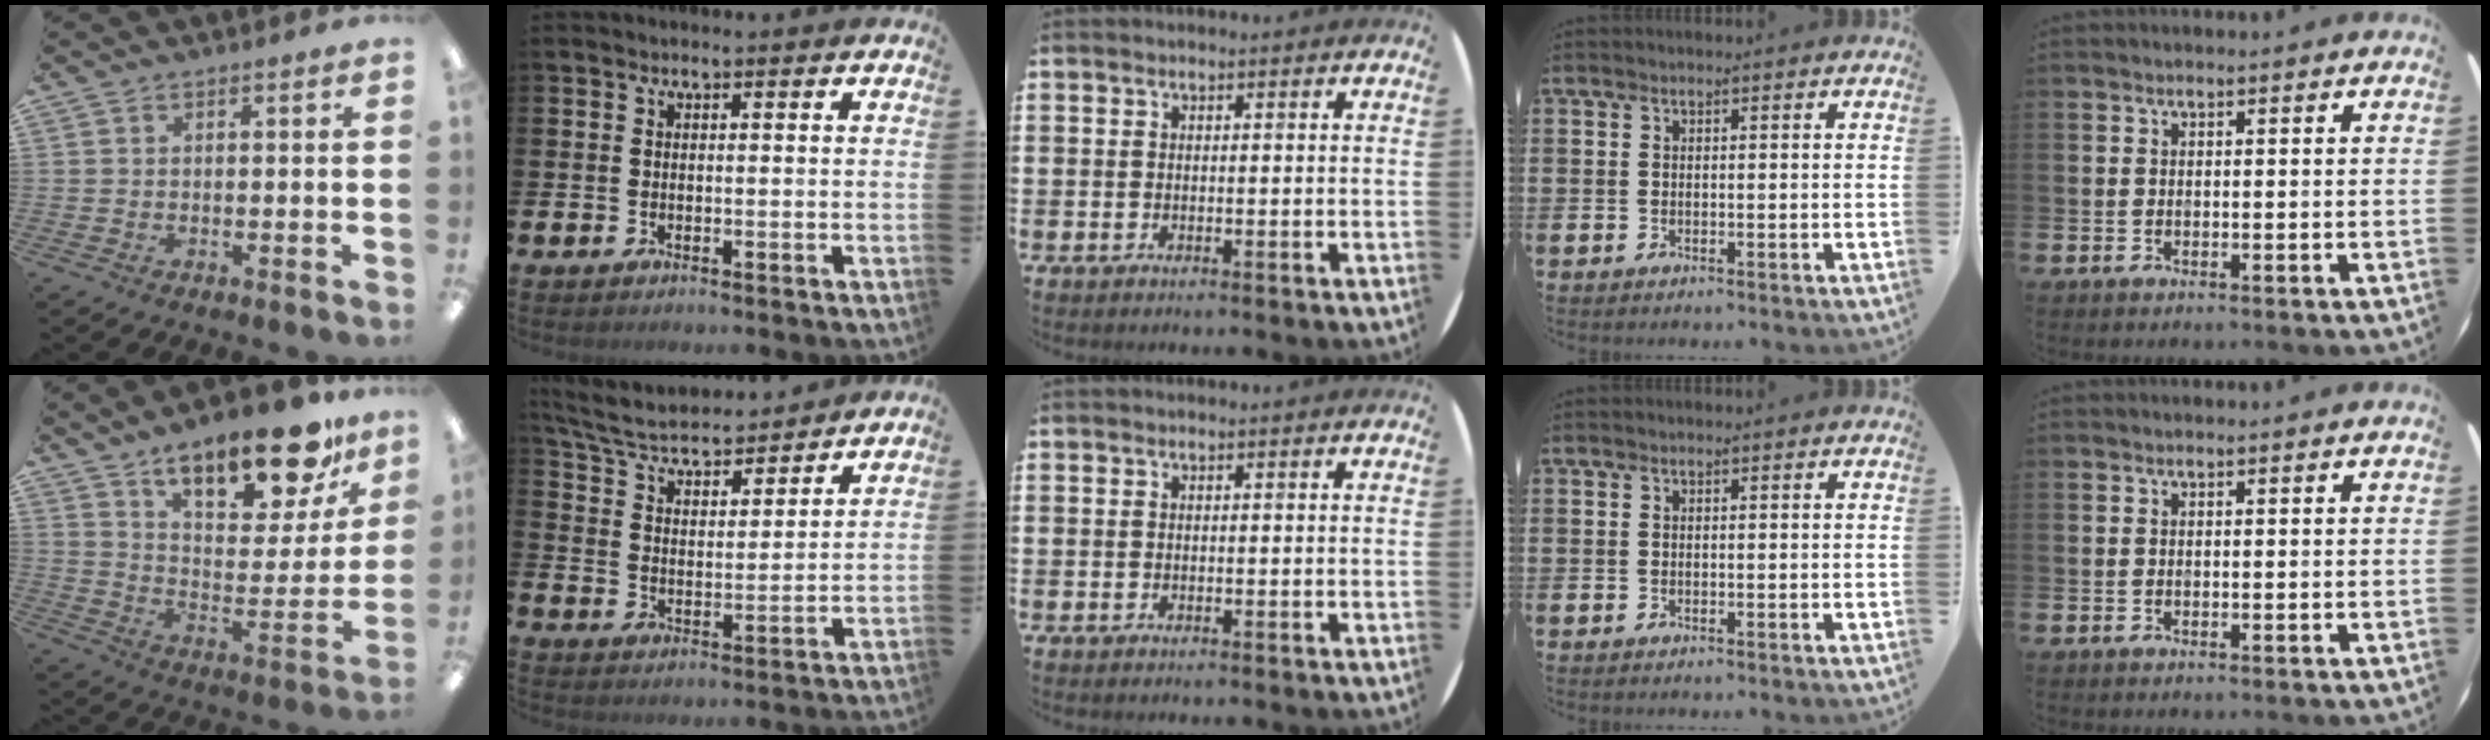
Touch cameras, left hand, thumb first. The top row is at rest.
{"thumb": {"total": 20.6, "force": [15.0, 8.0, 11.6], "torque": [-0.168, -0.092, 0.251]}, "index": {"total": 5.9, "force": [5.4, 1.6, 1.9], "torque": [-0.066, -0.042, 0.089]}}